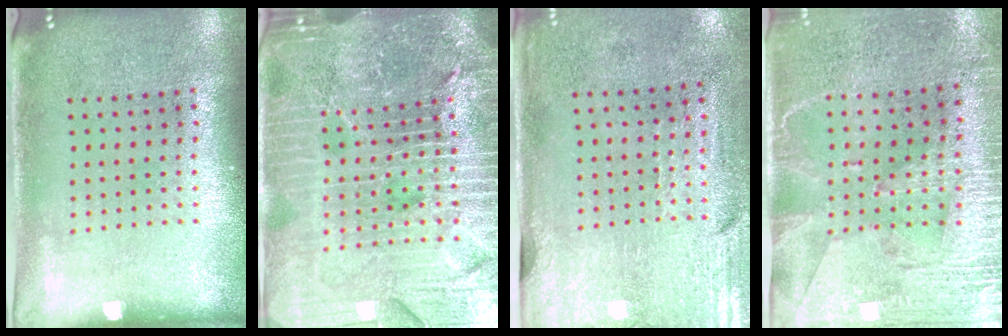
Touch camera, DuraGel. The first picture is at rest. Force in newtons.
{"total": 6.3, "press": 5.6, "slide": 3.0}
{"total": 3.0, "press": 2.5, "slide": 1.6}
{"total": 3.0, "press": 2.7, "slide": 1.3}